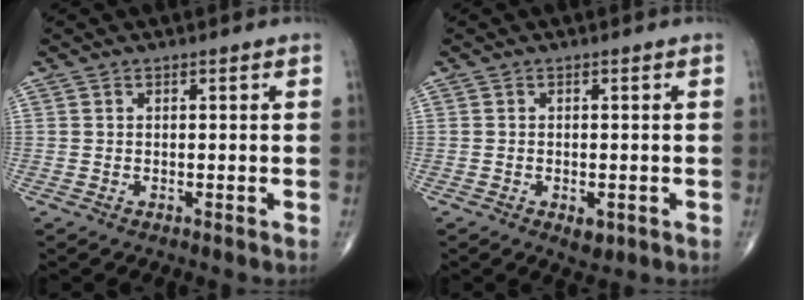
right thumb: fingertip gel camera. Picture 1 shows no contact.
{"total": 2.5, "force": [-0.9, 1.4, 1.9], "torque": [-0.024, -0.003, -0.008]}